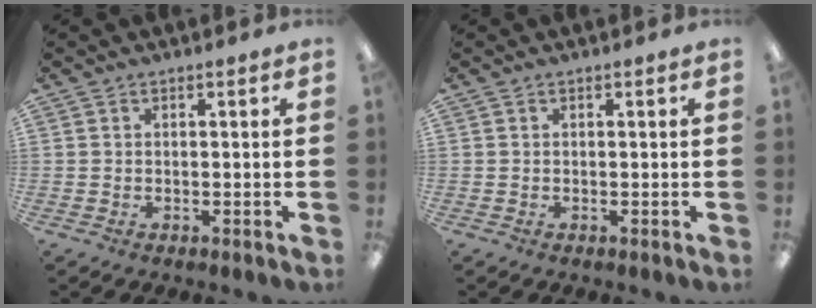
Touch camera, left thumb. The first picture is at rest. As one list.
[{"total": 0.0}]